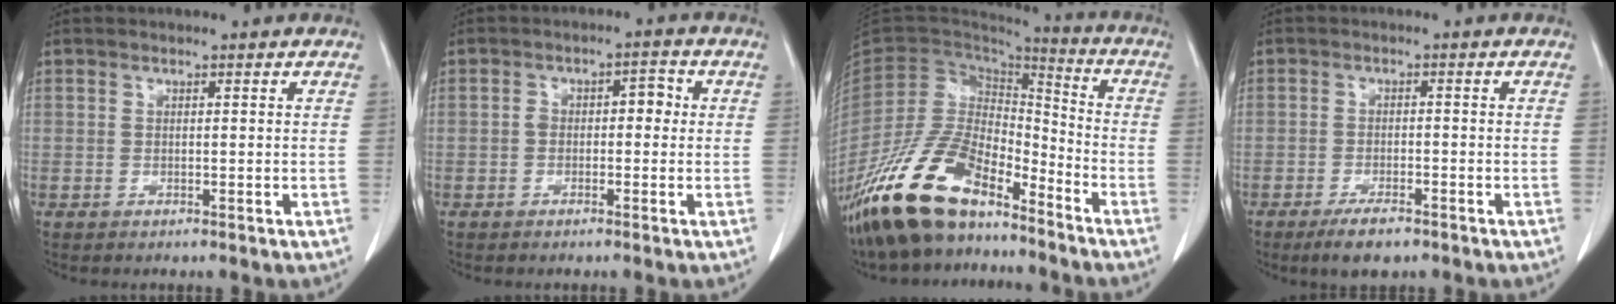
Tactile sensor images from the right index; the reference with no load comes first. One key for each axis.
{"total": 3.6, "fx": 0.0, "fy": 2.0, "fz": 3.0, "tx": -0.045, "ty": 0.024, "tz": 0.002}
{"total": 17.5, "fx": -13.2, "fy": 6.4, "fz": 9.6, "tx": -0.185, "ty": 0.009, "tz": -0.245}
{"total": 4.3, "fx": -3.1, "fy": 1.4, "fz": 2.7, "tx": -0.050, "ty": -0.003, "tz": -0.049}